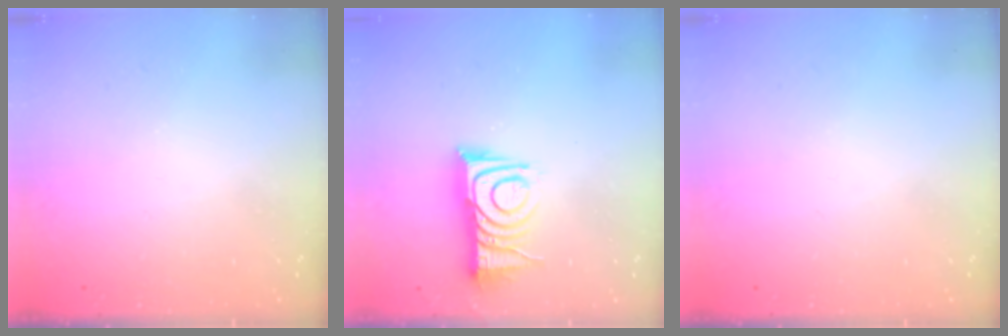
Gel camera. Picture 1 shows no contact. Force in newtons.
{"total": 11.6, "press": 11.6, "slide": 0.3}
{"total": 0.0}